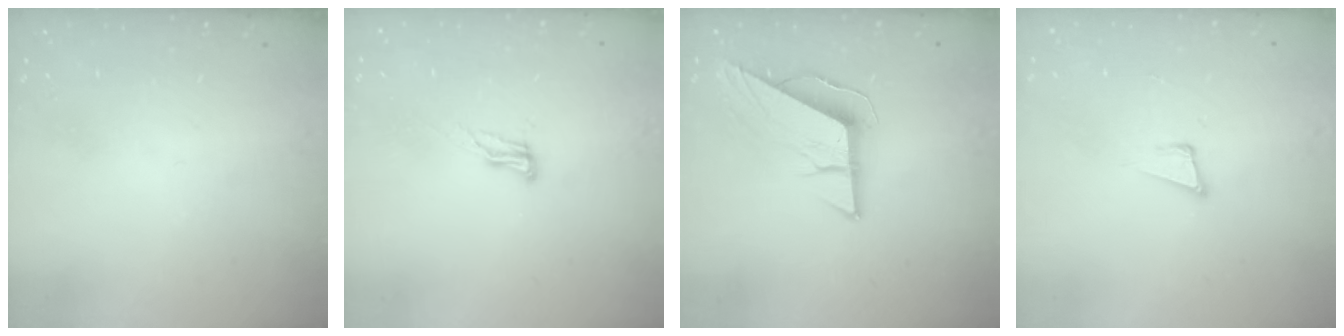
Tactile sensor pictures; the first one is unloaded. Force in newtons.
{"total": 6.9, "press": 6.9, "slide": 0.9}
{"total": 9.1, "press": 9.1, "slide": 0.7}
{"total": 4.0, "press": 2.7, "slide": 2.9}